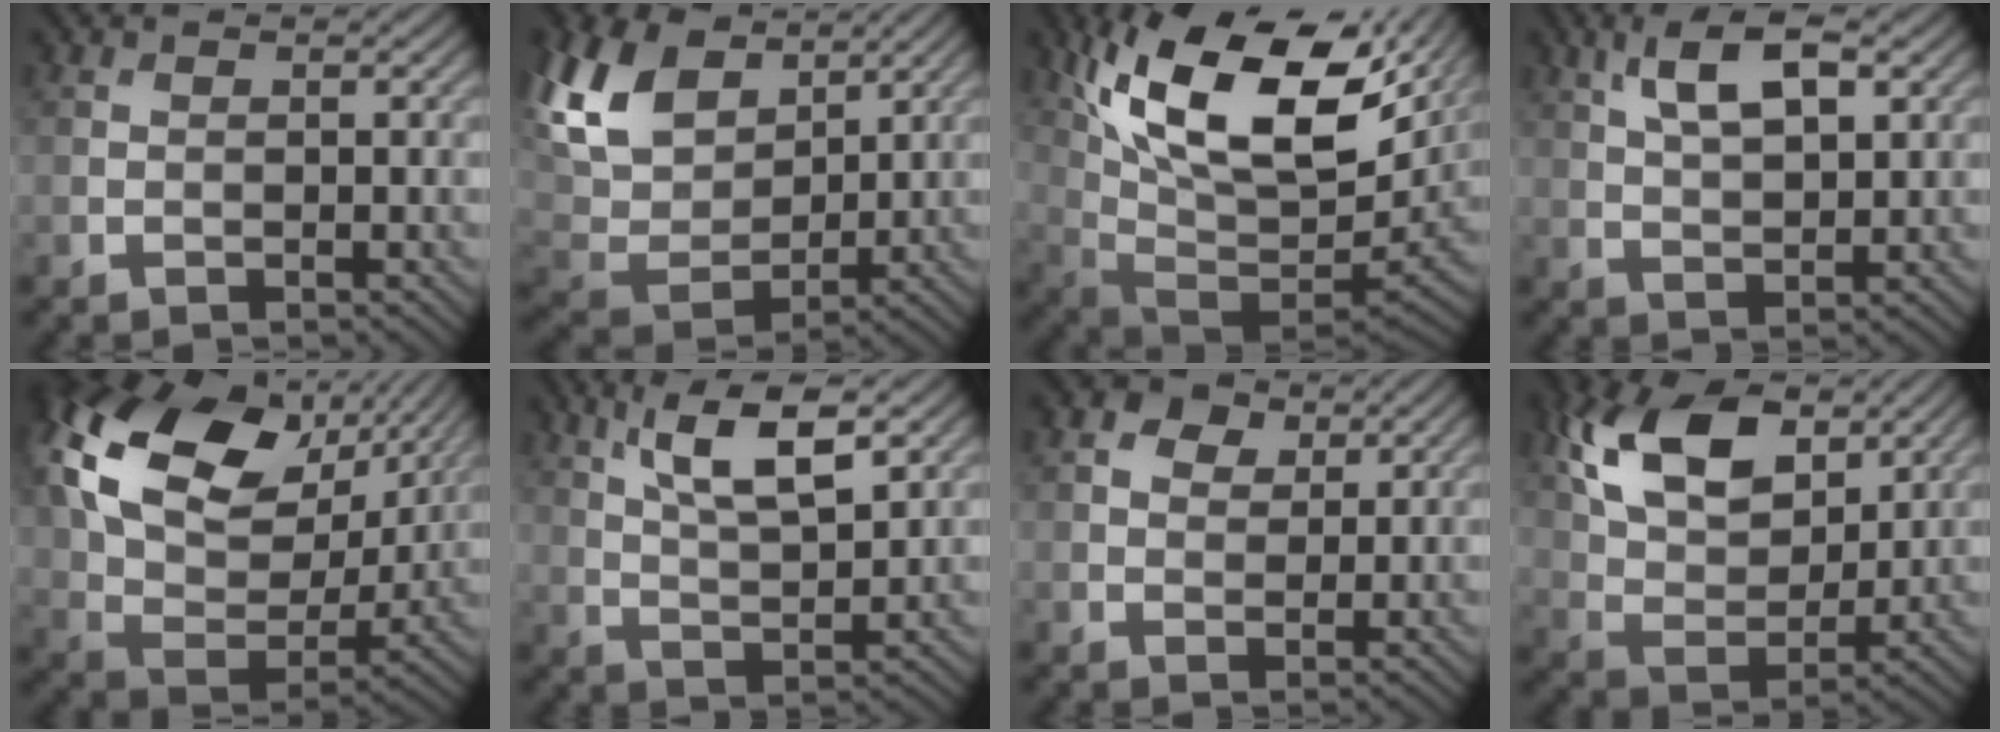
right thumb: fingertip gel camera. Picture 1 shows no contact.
{"total": 13.1, "force": [7.1, 7.8, 7.8], "torque": [-0.220, 0.032, 0.130]}
{"total": 18.2, "force": [8.9, 8.1, 13.6], "torque": [-0.282, 0.021, 0.168]}
{"total": 7.4, "force": [3.4, 2.9, 5.9], "torque": [-0.117, 0.007, 0.063]}
{"total": 18.2, "force": [7.9, 11.5, 11.6], "torque": [-0.271, 0.023, 0.142]}
{"total": 8.3, "force": [4.3, 2.4, 6.7], "torque": [-0.130, 0.003, 0.083]}
{"total": 3.7, "force": [1.9, 2.6, 1.7], "torque": [-0.035, 0.003, 0.030]}
{"total": 13.0, "force": [6.3, 7.3, 8.7], "torque": [-0.187, 0.016, 0.118]}